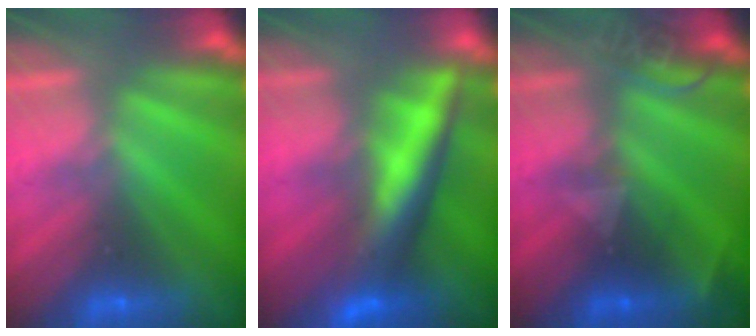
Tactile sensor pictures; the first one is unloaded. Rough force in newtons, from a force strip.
{"total": 8.5}
{"total": 2.2}